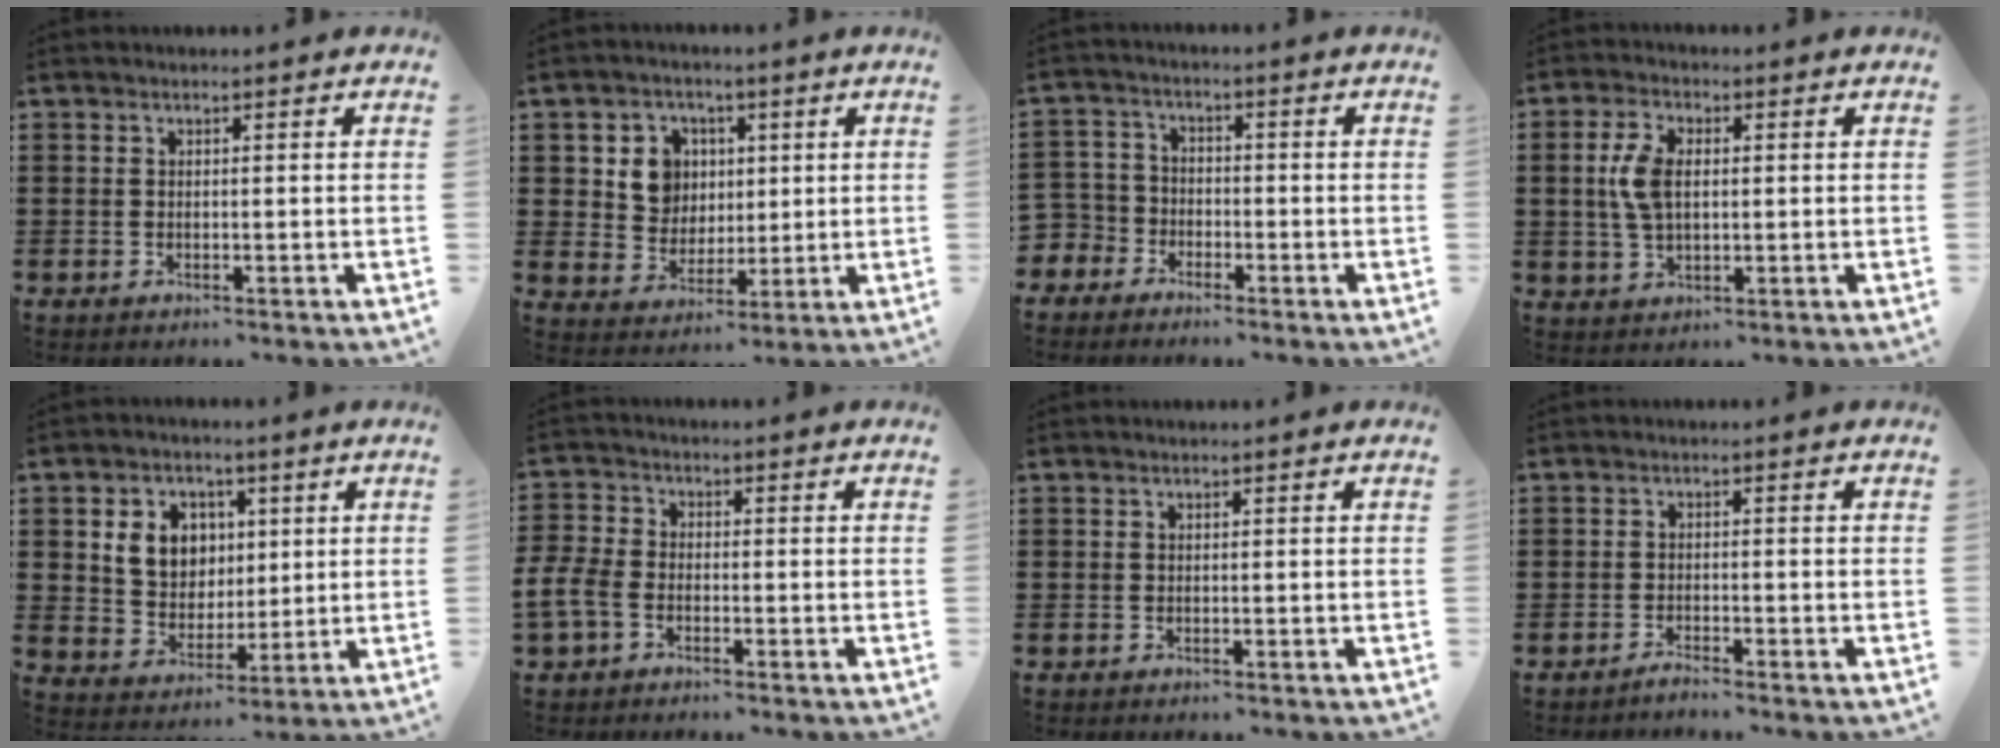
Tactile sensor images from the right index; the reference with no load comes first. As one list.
[{"total": 6.9, "force": [1.7, 6.3, 2.2], "torque": [-0.059, 0.014, 0.028]}, {"total": 4.2, "force": [-3.0, 2.9, 0.1], "torque": [-0.033, -0.001, -0.070]}, {"total": 5.9, "force": [0.7, 3.3, 4.8], "torque": [-0.115, 0.009, 0.005]}, {"total": 7.3, "force": [2.1, 6.2, 3.1], "torque": [-0.074, 0.015, 0.034]}, {"total": 4.5, "force": [-2.5, 2.8, 2.5], "torque": [-0.080, -0.001, -0.057]}, {"total": 0.0}, {"total": 1.4, "force": [-1.4, 0.0, 0.1], "torque": [-0.005, 0.003, -0.028]}]